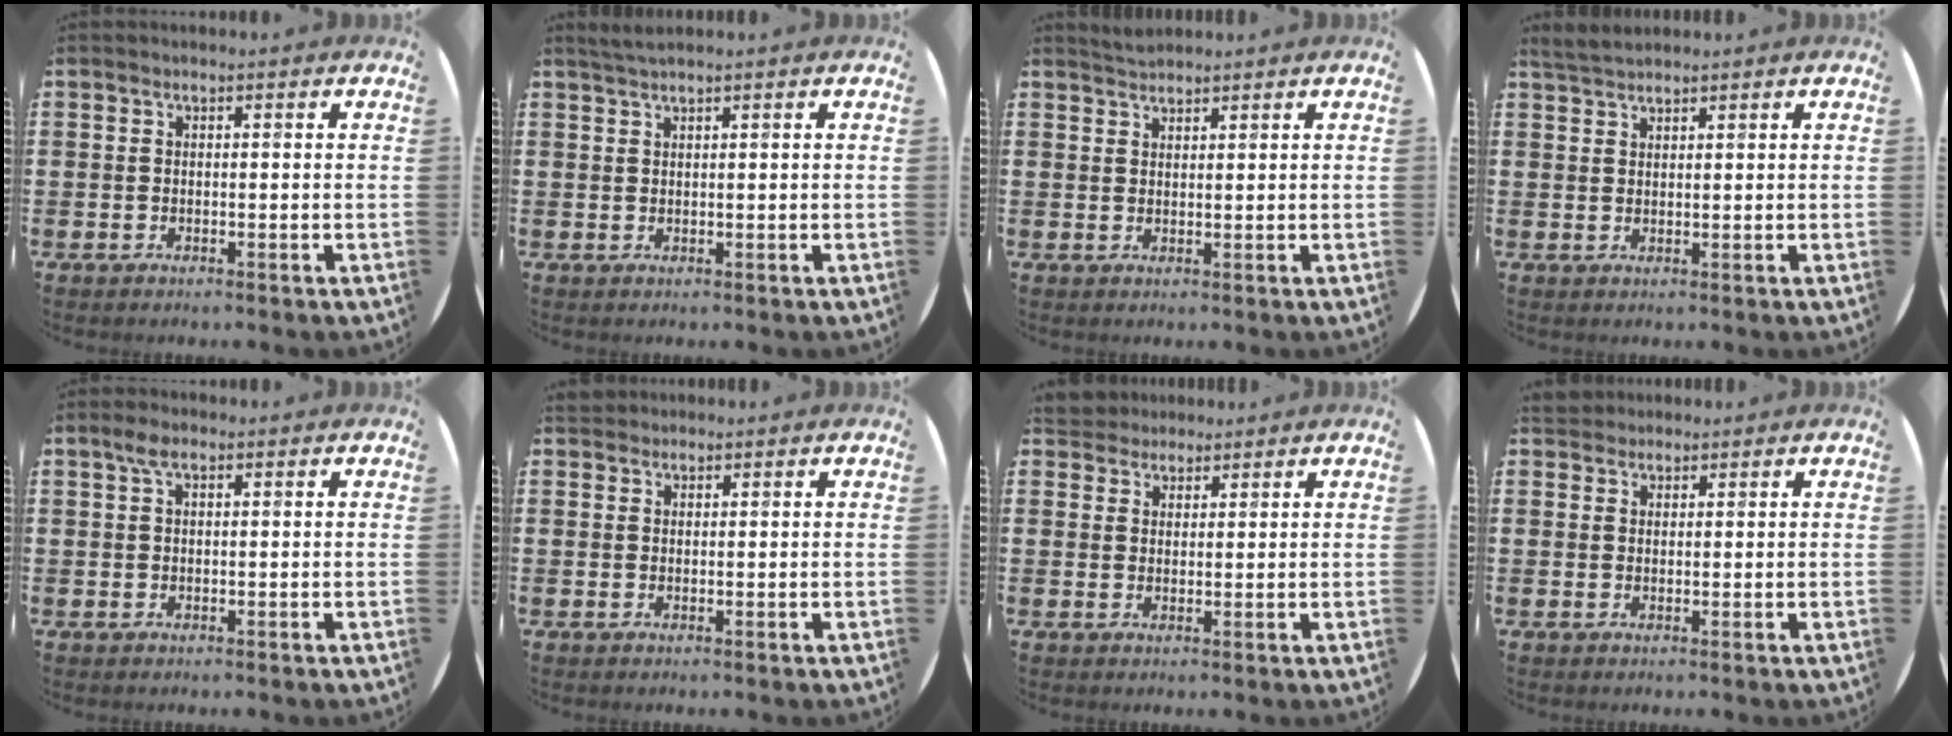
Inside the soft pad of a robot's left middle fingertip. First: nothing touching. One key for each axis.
{"total": 1.4, "fx": 1.2, "fy": -0.1, "fz": 0.8, "tx": -0.015, "ty": 0.001, "tz": 0.022}
{"total": 1.7, "fx": 1.7, "fy": 0.2, "fz": 0.1, "tx": -0.005, "ty": 0.003, "tz": 0.034}
{"total": 2.5, "fx": 2.3, "fy": 0.5, "fz": 0.7, "tx": -0.019, "ty": 0.003, "tz": 0.045}
{"total": 2.2, "fx": 1.1, "fy": 0.9, "fz": 1.6, "tx": -0.029, "ty": 0.003, "tz": 0.017}
{"total": 1.2, "fx": 1.1, "fy": 0.4, "fz": 0.0, "tx": -0.003, "ty": 0.003, "tz": 0.022}
{"total": 3.2, "fx": 3.0, "fy": 1.1, "fz": -0.1, "tx": -0.007, "ty": -0.001, "tz": 0.057}
{"total": 2.0, "fx": 1.8, "fy": 0.7, "fz": 0.1, "tx": -0.005, "ty": 0.007, "tz": 0.037}